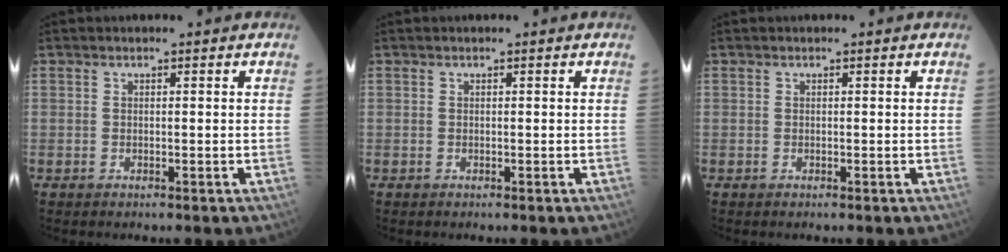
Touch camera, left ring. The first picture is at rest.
{"total": 0.0}
{"total": 0.0}